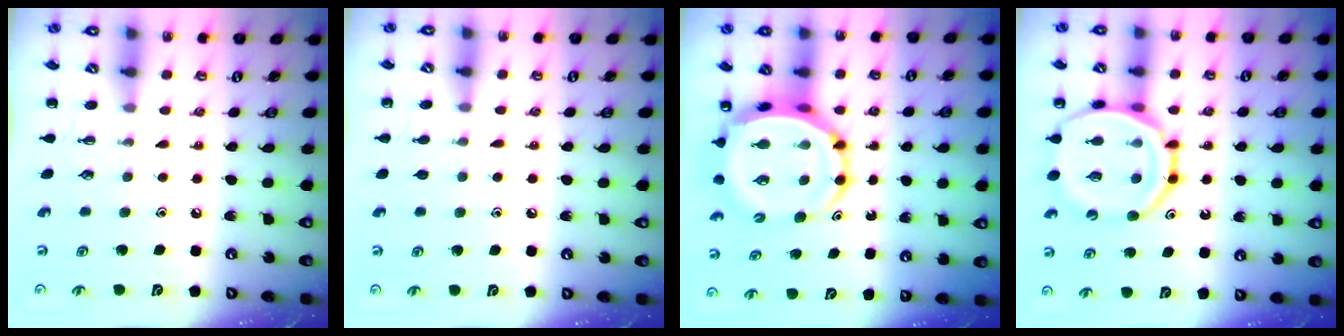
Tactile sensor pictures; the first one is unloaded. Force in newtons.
{"total": 3.4, "press": 3.1, "slide": 1.2}
{"total": 9.4, "press": 9.0, "slide": 2.7}
{"total": 18.1, "press": 17.8, "slide": 3.3}